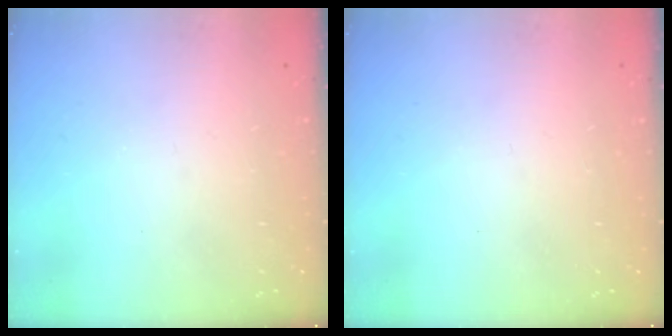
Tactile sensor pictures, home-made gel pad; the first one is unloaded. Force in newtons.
{"total": 0.0}